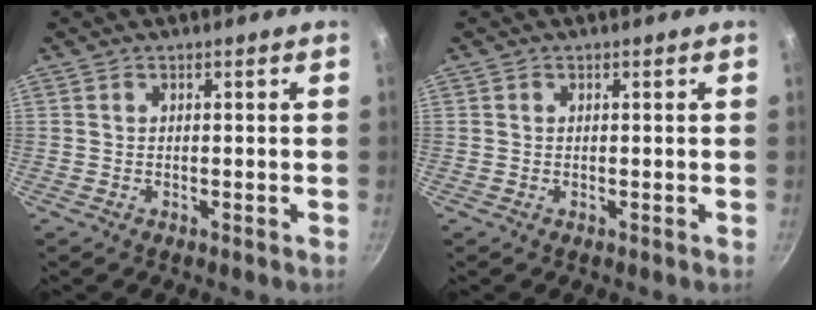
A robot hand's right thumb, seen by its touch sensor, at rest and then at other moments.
{"total": 0.0}